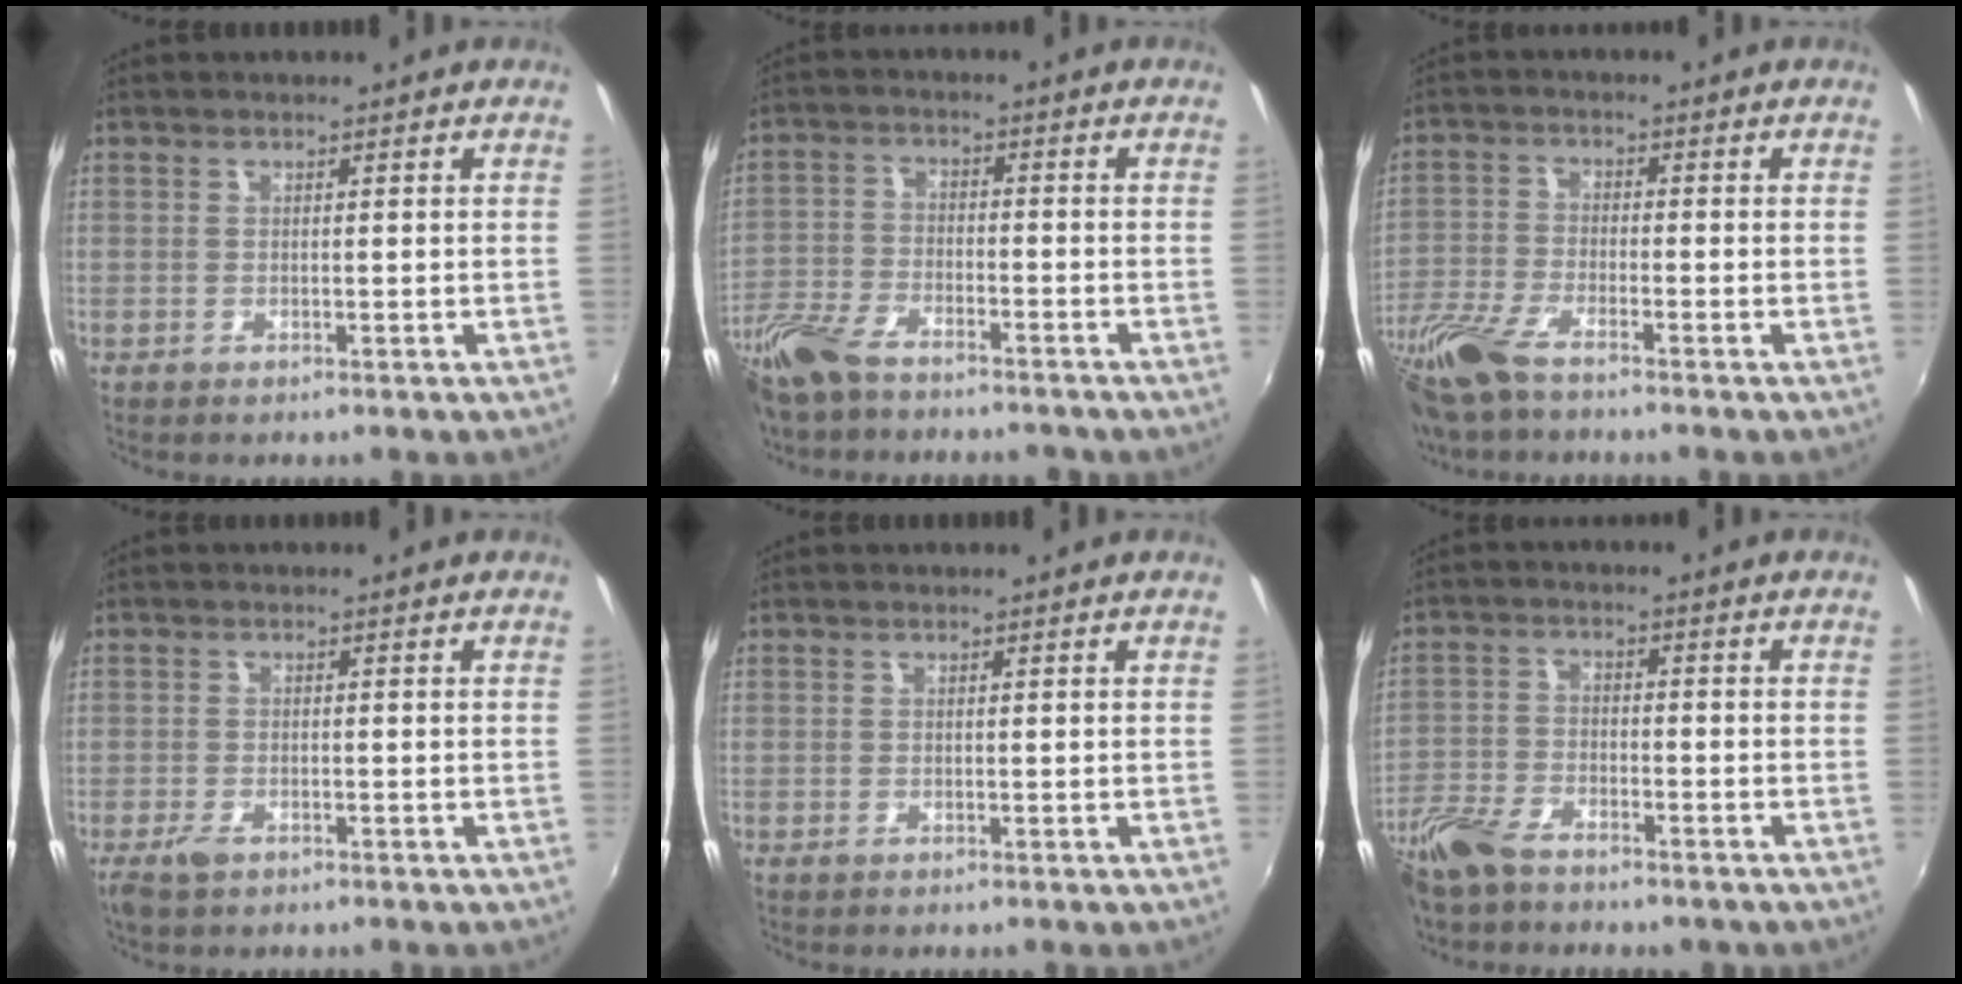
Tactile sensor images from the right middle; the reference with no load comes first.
{"total": 13.8, "force": [-10.9, 5.3, 6.8], "torque": [-0.172, -0.033, -0.206]}
{"total": 10.8, "force": [-8.4, 2.7, 6.3], "torque": [-0.156, -0.027, -0.174]}
{"total": 2.9, "force": [-2.0, 1.3, 1.7], "torque": [-0.040, -0.008, -0.040]}
{"total": 0.0}
{"total": 10.1, "force": [-7.6, 4.5, 4.8], "torque": [-0.126, -0.017, -0.152]}